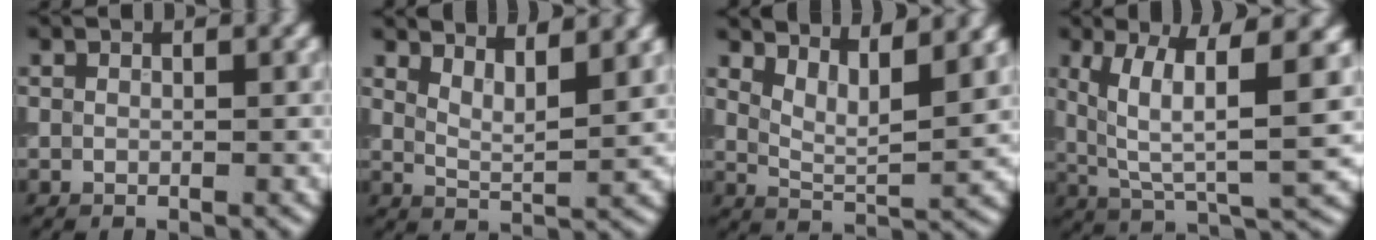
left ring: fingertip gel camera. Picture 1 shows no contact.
{"total": 4.6, "force": [3.5, 1.2, 2.7], "torque": [-0.040, 0.005, 0.053]}
{"total": 5.1, "force": [3.4, 1.5, 3.4], "torque": [-0.067, -0.003, 0.065]}
{"total": 8.3, "force": [2.5, 2.4, 7.6], "torque": [-0.142, -0.004, 0.048]}